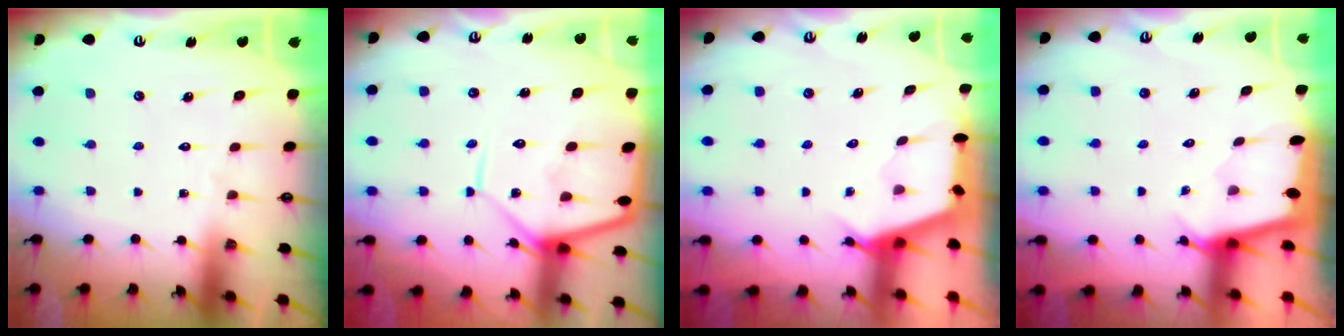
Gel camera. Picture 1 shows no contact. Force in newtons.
{"total": 12.8, "press": 12.8, "slide": 1.1}
{"total": 2.7, "press": 2.7, "slide": 0.3}
{"total": 1.7, "press": 1.7, "slide": 0.2}